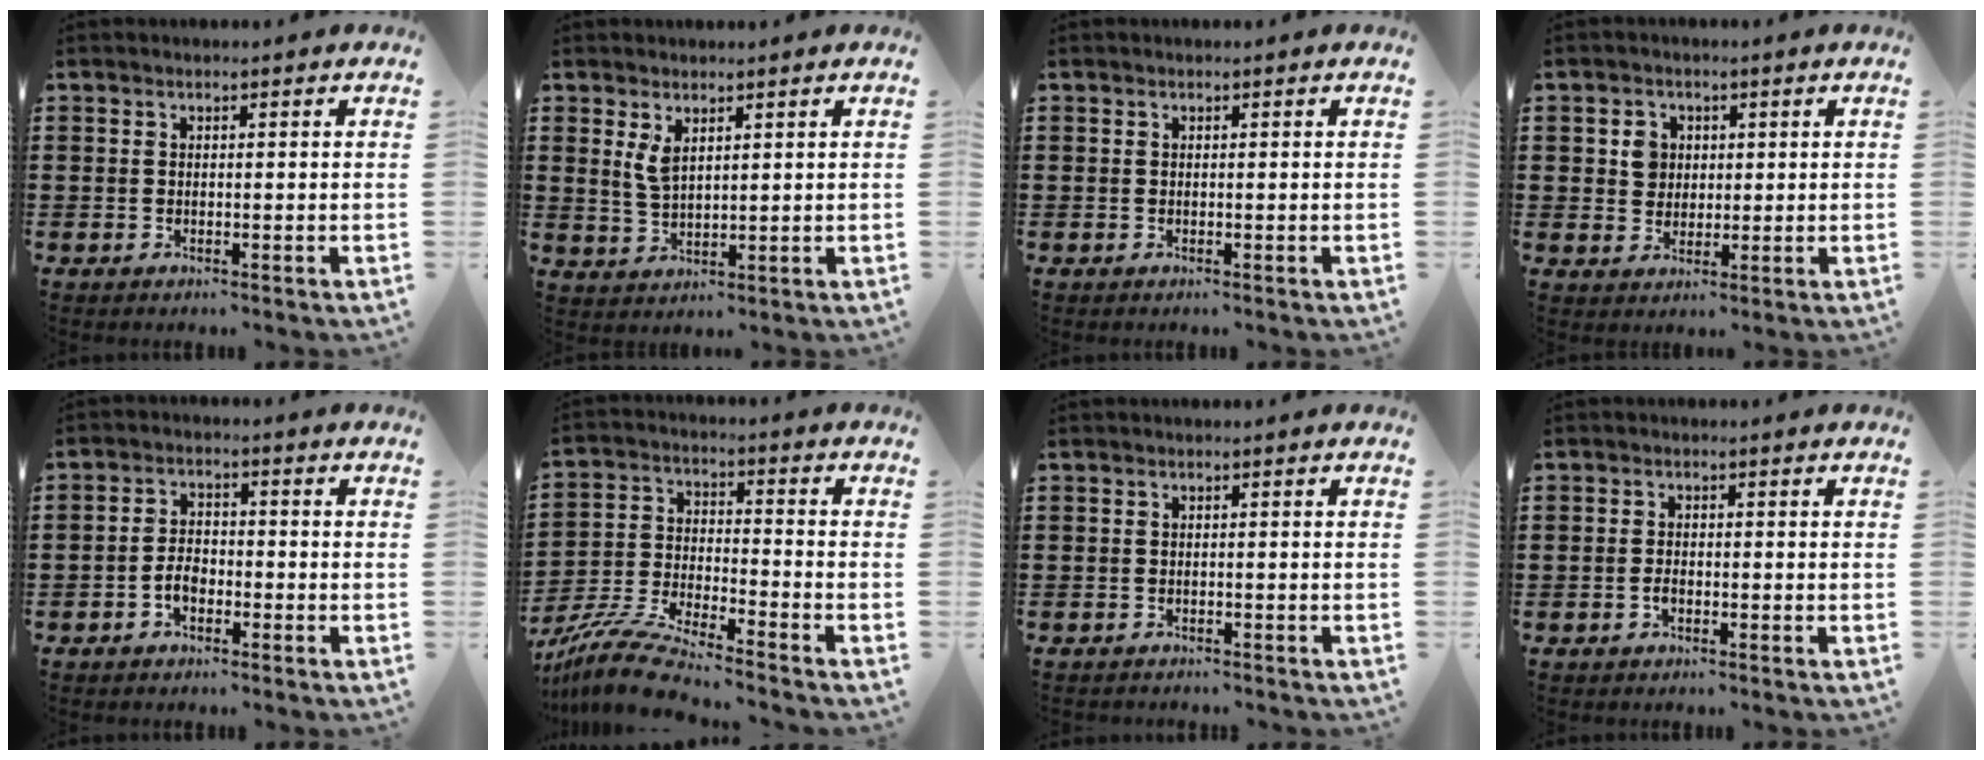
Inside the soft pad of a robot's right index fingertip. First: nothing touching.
{"total": 3.3, "force": [1.7, 1.4, 2.4], "torque": [-0.052, 0.005, 0.031]}
{"total": 0.0}
{"total": 3.5, "force": [0.7, 3.1, 1.5], "torque": [-0.041, 0.012, 0.011]}
{"total": 3.6, "force": [-1.7, 2.0, 2.5], "torque": [-0.061, -0.001, -0.037]}
{"total": 9.1, "force": [-8.5, 0.2, 3.3], "torque": [-0.086, 0.000, -0.173]}
{"total": 0.9, "force": [-0.9, 0.0, -0.1], "torque": [-0.001, -0.002, -0.019]}
{"total": 1.4, "force": [-0.6, 0.7, 1.0], "torque": [-0.020, -0.003, -0.010]}